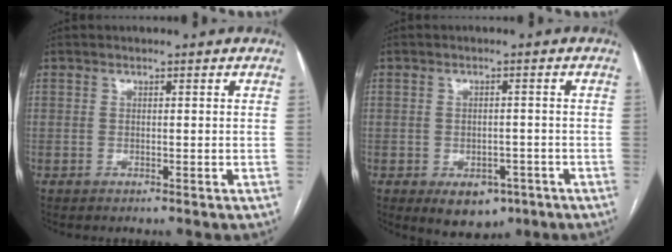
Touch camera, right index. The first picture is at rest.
{"total": 5.7, "force": [-2.8, 3.8, 3.1], "torque": [-0.036, 0.003, -0.027]}